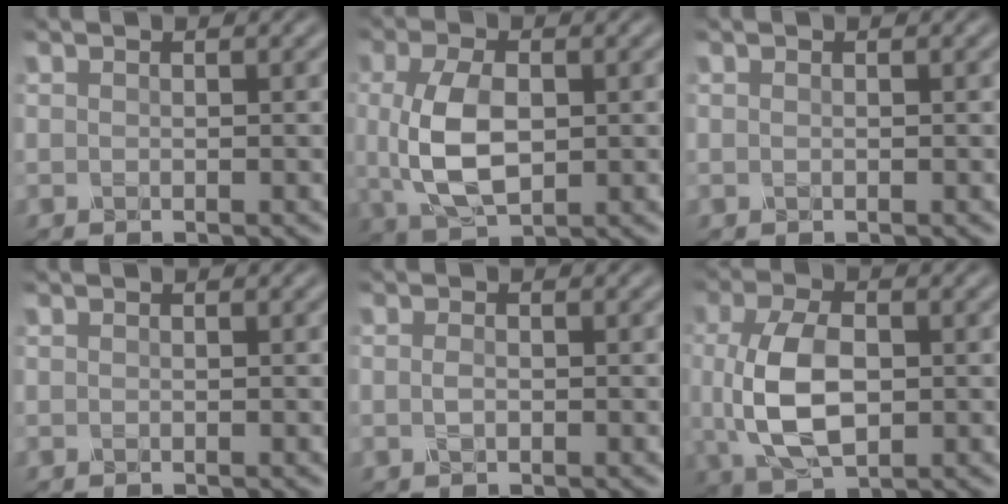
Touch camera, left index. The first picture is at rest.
{"total": 6.4, "force": [0.2, 3.5, 5.3], "torque": [-0.120, -0.002, 0.006]}
{"total": 0.0}
{"total": 0.0}
{"total": 1.0, "force": [-0.1, 0.5, 0.9], "torque": [-0.022, -0.002, -0.004]}
{"total": 7.2, "force": [-0.1, 4.1, 5.9], "torque": [-0.132, -0.002, -0.002]}